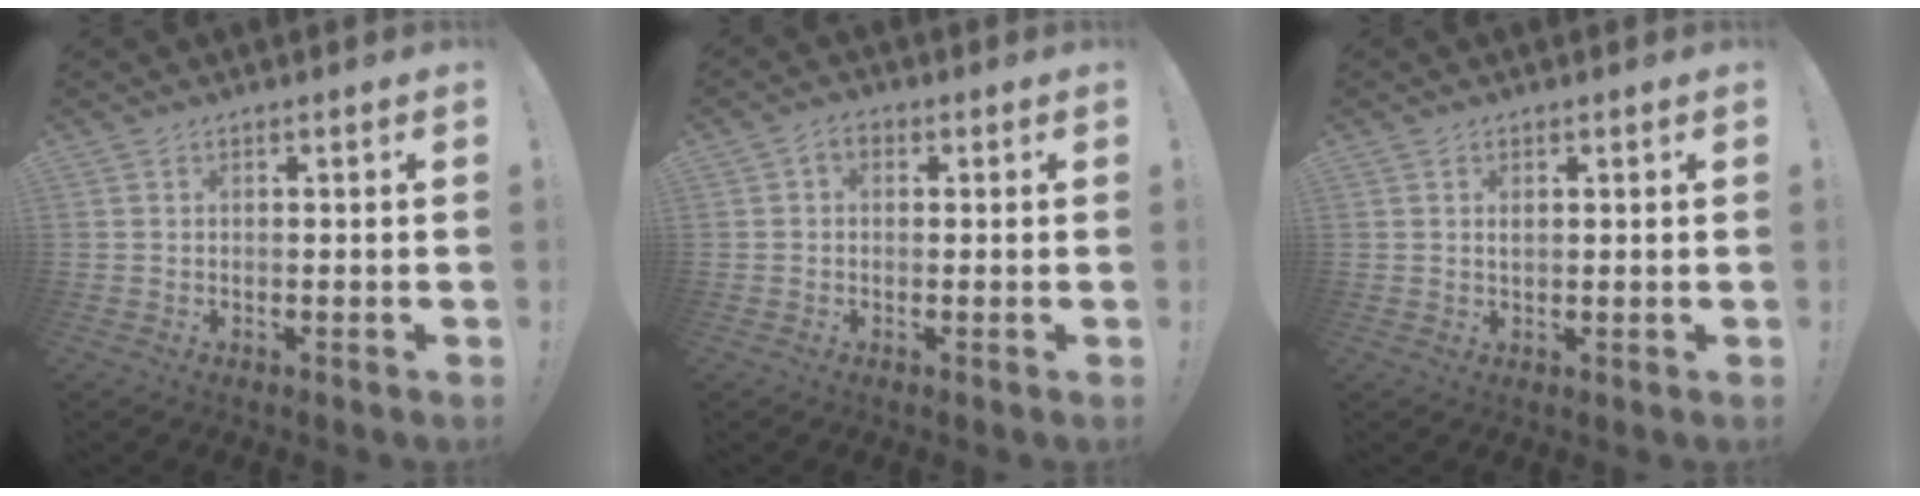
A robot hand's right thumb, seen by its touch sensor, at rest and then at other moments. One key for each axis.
{"total": 3.2, "fx": 0.4, "fy": 2.4, "fz": 2.1, "tx": -0.034, "ty": 0.003, "tz": 0.008}
{"total": 1.0, "fx": 0.3, "fy": 0.7, "fz": 0.6, "tx": -0.013, "ty": 0.003, "tz": 0.005}